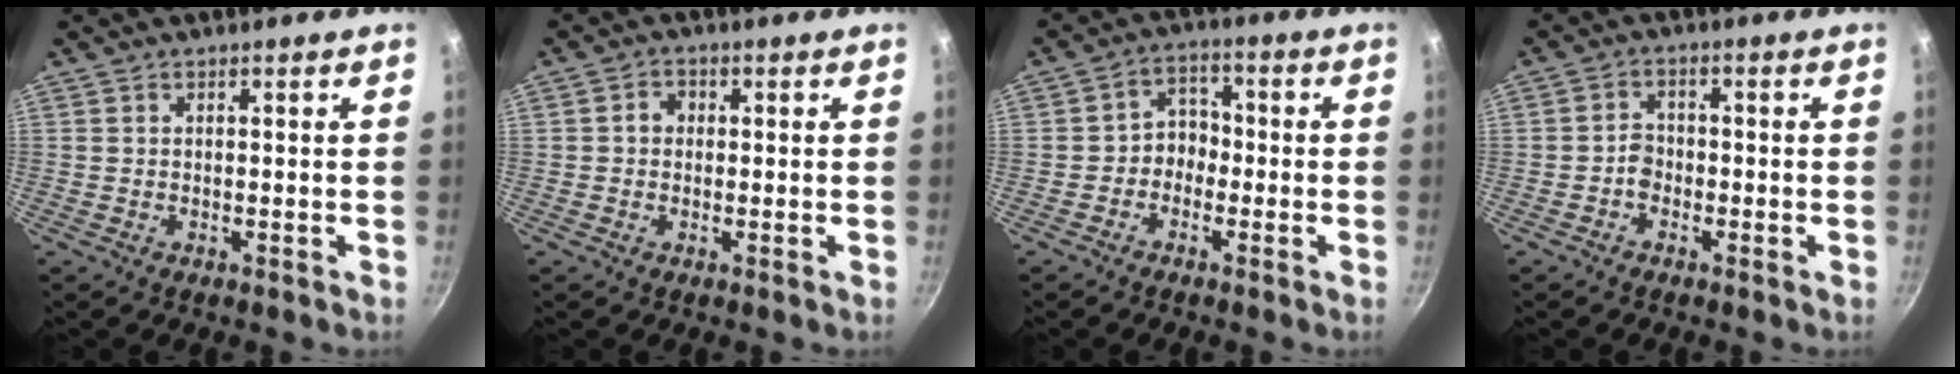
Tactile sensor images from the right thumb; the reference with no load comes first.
{"total": 2.5, "force": [0.1, 2.2, 1.3], "torque": [-0.008, 0.007, -0.003]}
{"total": 4.7, "force": [-1.6, 3.8, 2.2], "torque": [-0.001, 0.029, -0.036]}
{"total": 3.3, "force": [-1.7, 2.4, 1.4], "torque": [-0.007, 0.026, -0.034]}